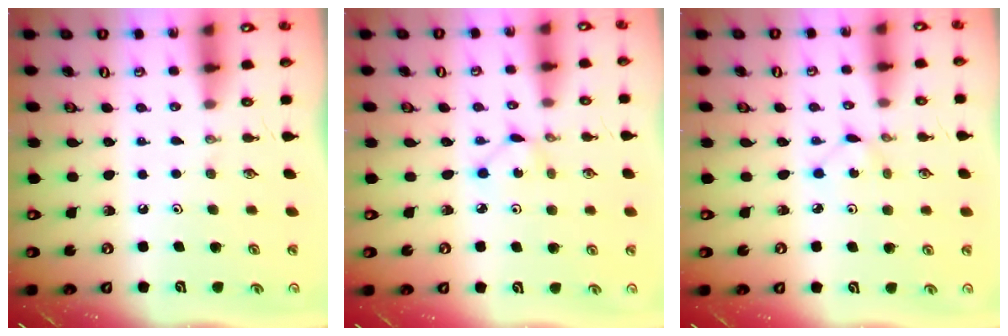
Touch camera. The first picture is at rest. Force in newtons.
{"total": 2.0, "press": 2.0, "slide": 0.3}
{"total": 1.9, "press": 1.9, "slide": 0.2}